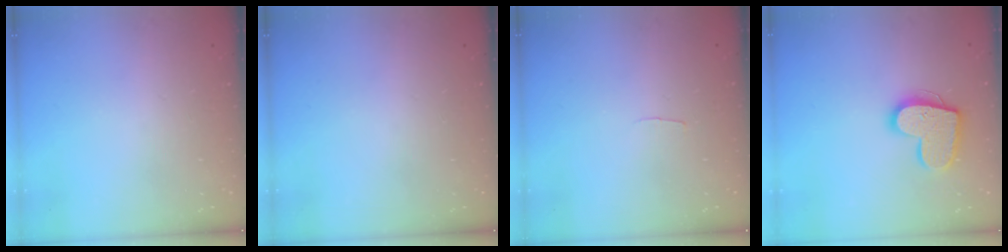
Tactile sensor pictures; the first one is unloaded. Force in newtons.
{"total": 0.0}
{"total": 2.0, "press": 2.0, "slide": 0.2}
{"total": 14.8, "press": 14.8, "slide": 1.0}